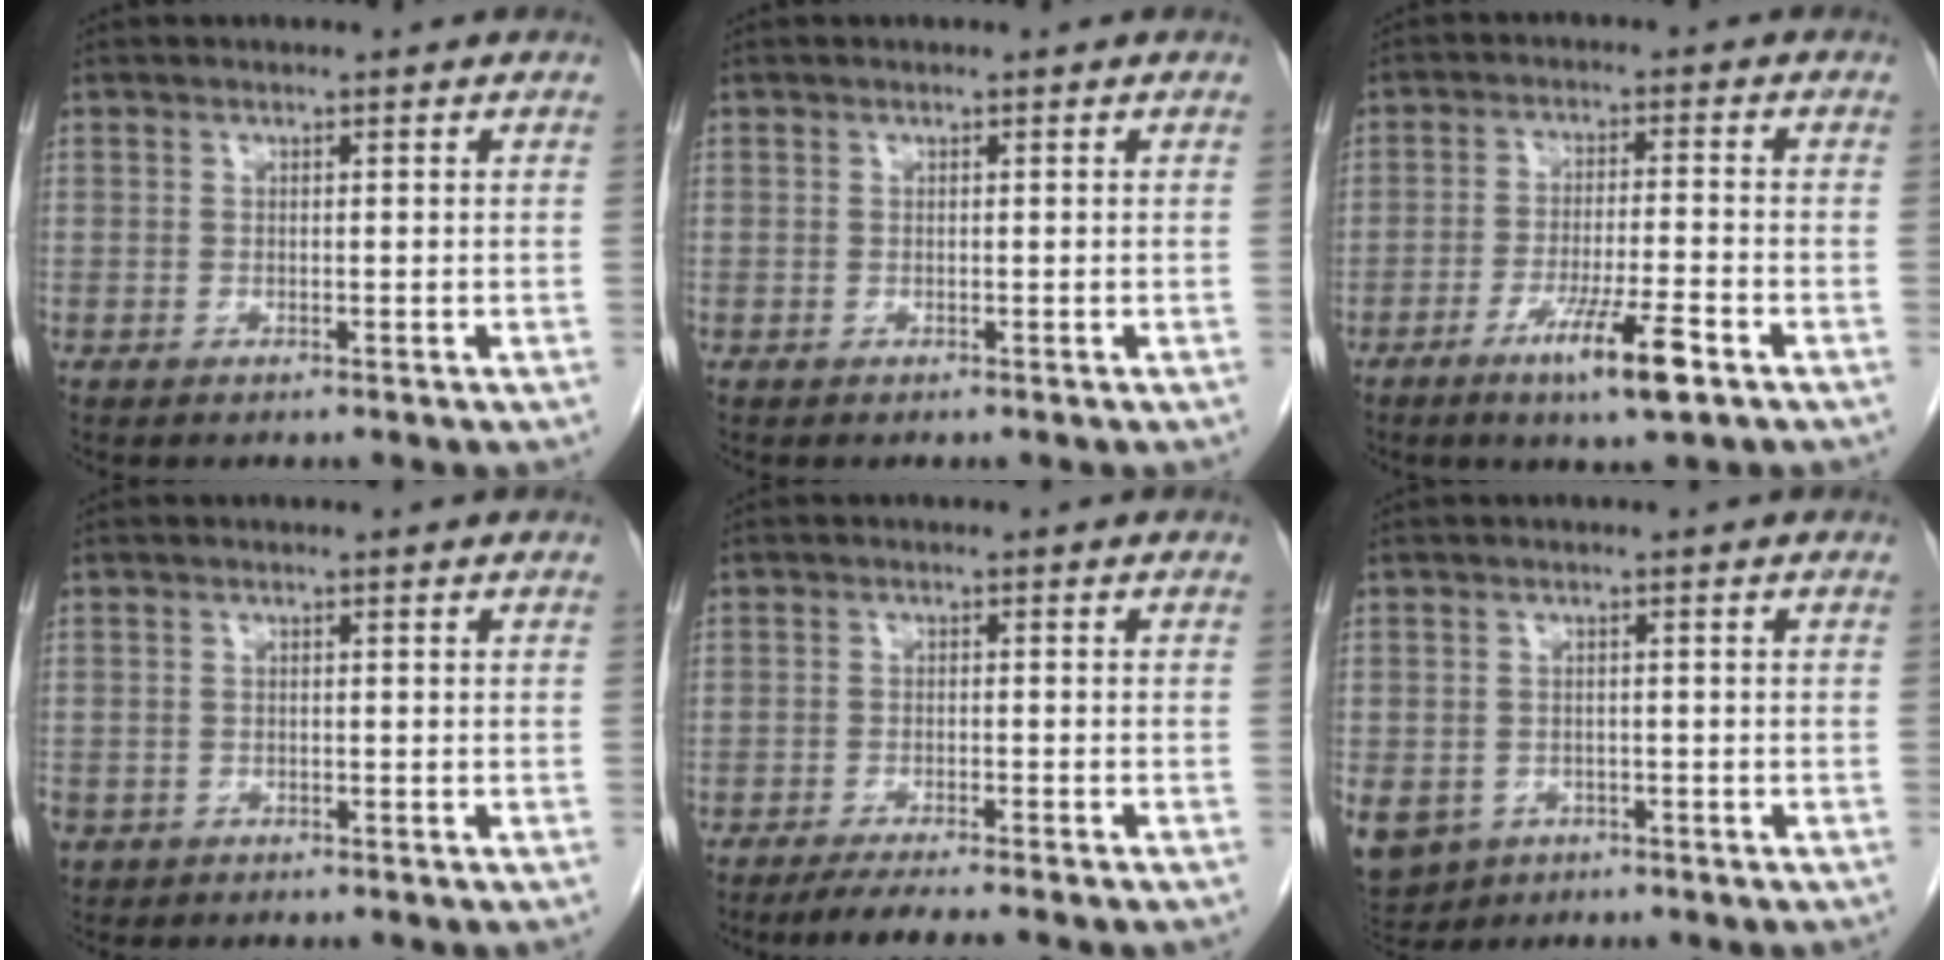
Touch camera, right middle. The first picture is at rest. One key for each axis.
{"total": 0.0}
{"total": 8.3, "fx": -4.7, "fy": 0.1, "fz": 6.8, "tx": -0.122, "ty": -0.016, "tz": -0.079}
{"total": 2.6, "fx": -1.6, "fy": 1.9, "fz": 0.6, "tx": -0.016, "ty": -0.001, "tz": -0.027}
{"total": 6.0, "fx": -5.0, "fy": -0.3, "fz": 3.2, "tx": -0.040, "ty": -0.013, "tz": -0.079}
{"total": 10.7, "fx": -5.3, "fy": 8.5, "fz": 3.9, "tx": -0.119, "ty": -0.005, "tz": -0.072}